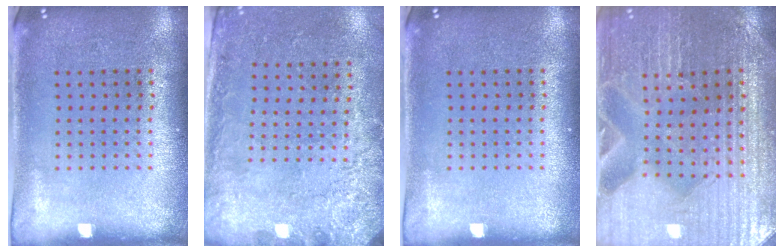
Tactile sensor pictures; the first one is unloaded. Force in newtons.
{"total": 2.6, "press": 2.1, "slide": 1.5}
{"total": 0.0}
{"total": 3.3, "press": 3.3, "slide": 0.3}